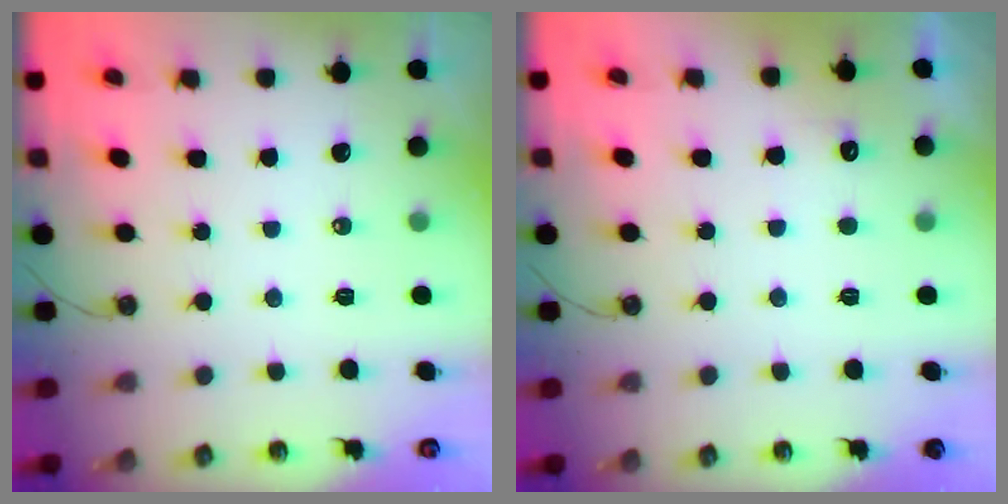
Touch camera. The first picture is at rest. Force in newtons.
{"total": 5.1, "press": 5.0, "slide": 0.5}